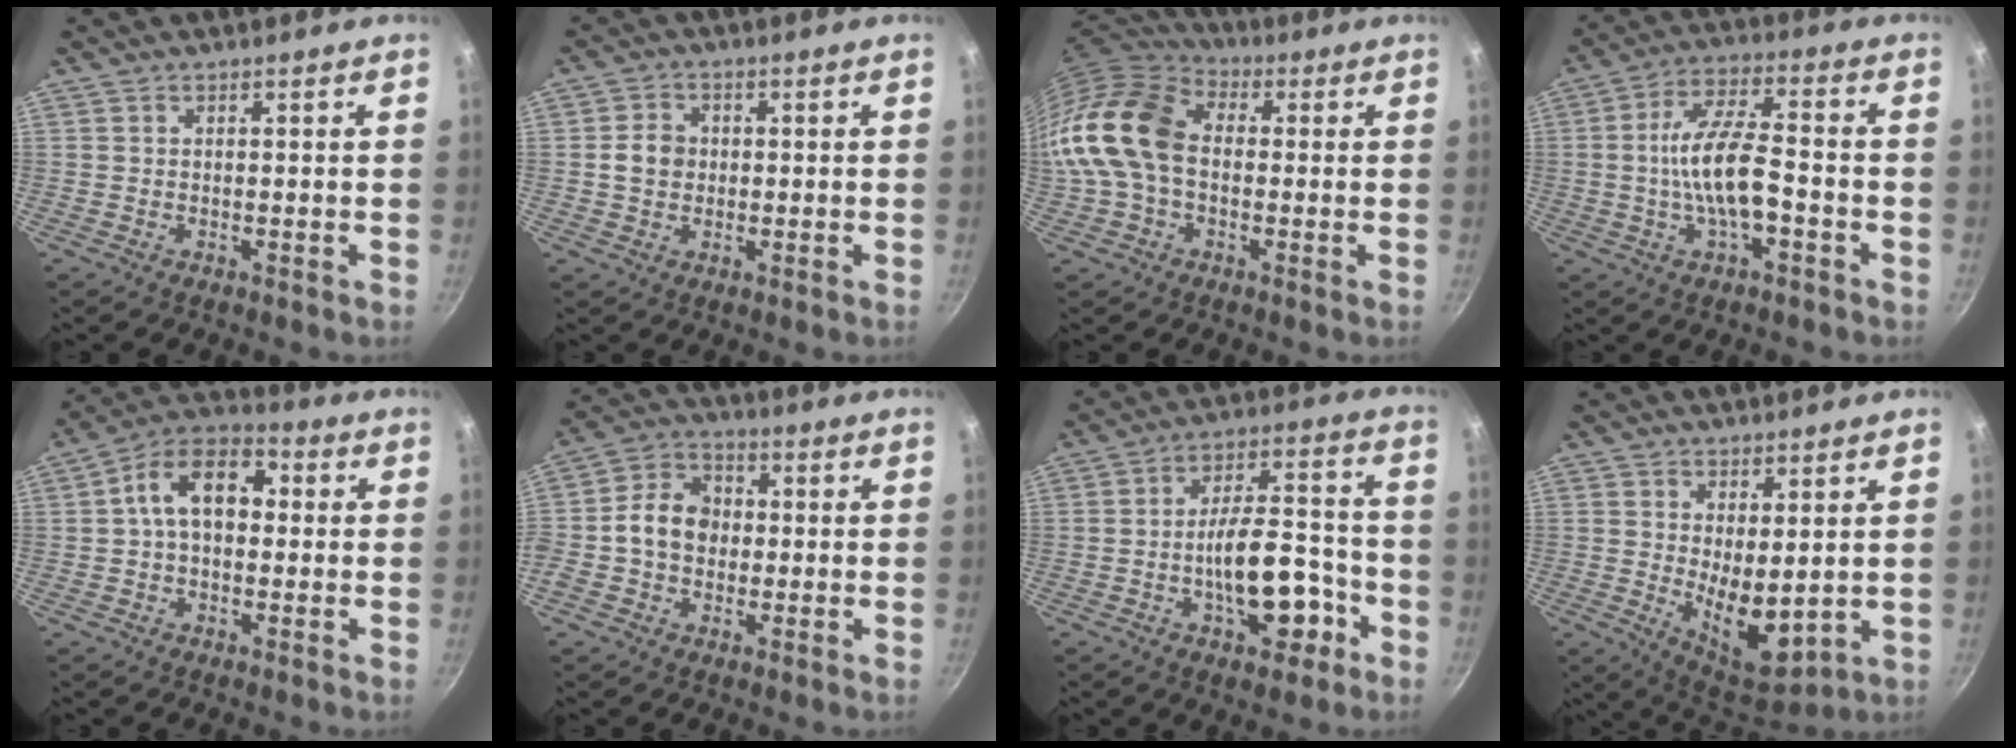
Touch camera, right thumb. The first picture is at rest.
{"total": 4.5, "force": [0.0, 3.8, 2.4], "torque": [-0.026, 0.009, -0.007]}
{"total": 17.3, "force": [-0.7, 12.2, 12.2], "torque": [-0.225, 0.040, -0.029]}
{"total": 11.7, "force": [-2.4, 4.5, 10.5], "torque": [-0.186, 0.033, -0.050]}
{"total": 11.8, "force": [1.1, 7.8, 8.7], "torque": [-0.106, 0.034, -0.001]}
{"total": 9.6, "force": [-0.5, 7.7, 5.7], "torque": [-0.071, 0.023, -0.028]}
{"total": 14.2, "force": [-5.1, 6.7, 11.4], "torque": [-0.139, 0.055, -0.072]}
{"total": 10.2, "force": [1.1, 4.7, 9.0], "torque": [-0.114, -0.037, 0.035]}